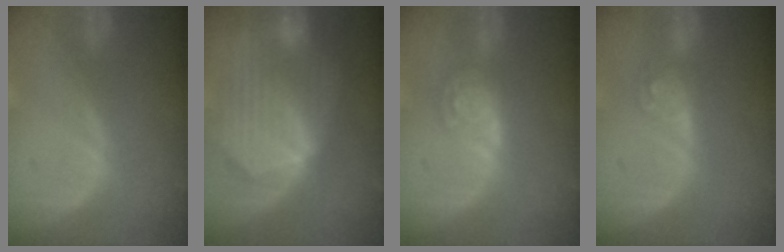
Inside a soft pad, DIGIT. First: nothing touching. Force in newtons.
{"total": 10.4, "press": 9.1, "slide": 5.1}
{"total": 5.5, "press": 5.5, "slide": 0.2}
{"total": 4.1, "press": 3.9, "slide": 1.2}